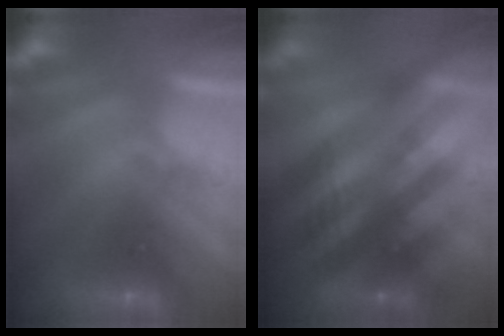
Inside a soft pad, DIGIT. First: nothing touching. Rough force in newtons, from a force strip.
{"total": 2.4}